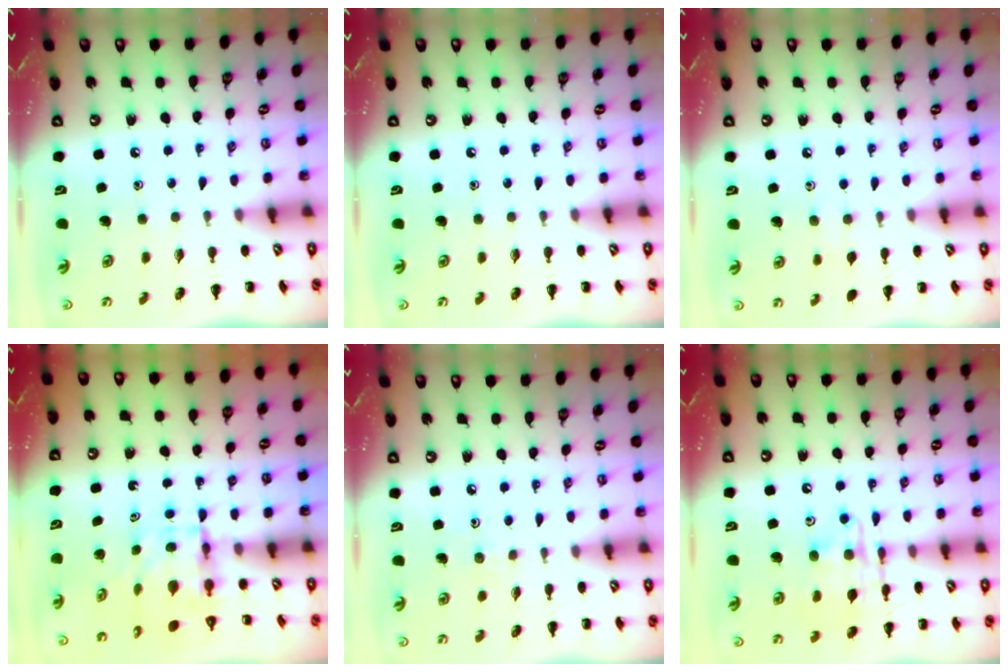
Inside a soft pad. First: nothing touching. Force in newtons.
{"total": 0.0}
{"total": 4.7, "press": 4.4, "slide": 1.7}
{"total": 4.1, "press": 4.1, "slide": 0.5}
{"total": 3.4, "press": 3.2, "slide": 1.2}
{"total": 13.5, "press": 13.4, "slide": 1.8}